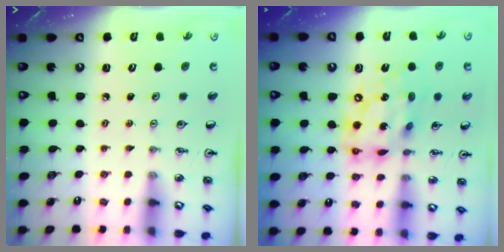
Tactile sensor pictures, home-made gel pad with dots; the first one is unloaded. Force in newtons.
{"total": 16.3, "press": 16.3, "slide": 1.1}